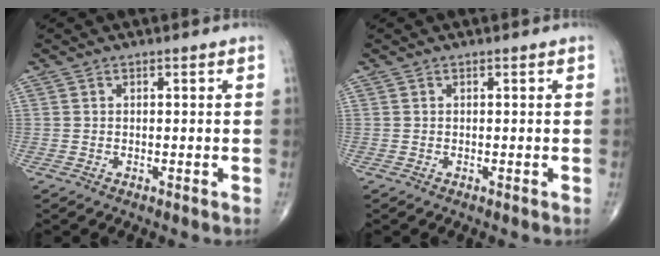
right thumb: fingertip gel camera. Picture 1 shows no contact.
{"total": 0.0}